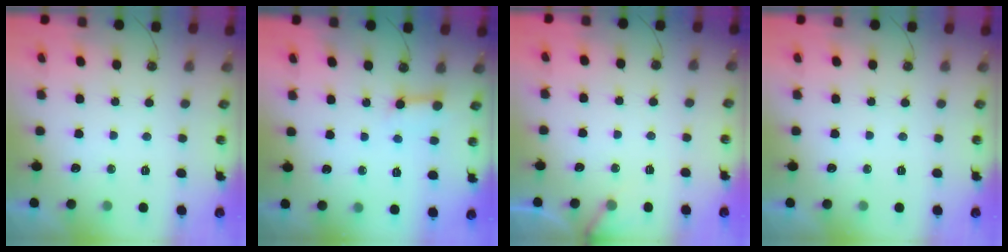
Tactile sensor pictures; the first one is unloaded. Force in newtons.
{"total": 4.8, "press": 4.8, "slide": 0.6}
{"total": 3.2, "press": 3.2, "slide": 0.2}
{"total": 0.0}